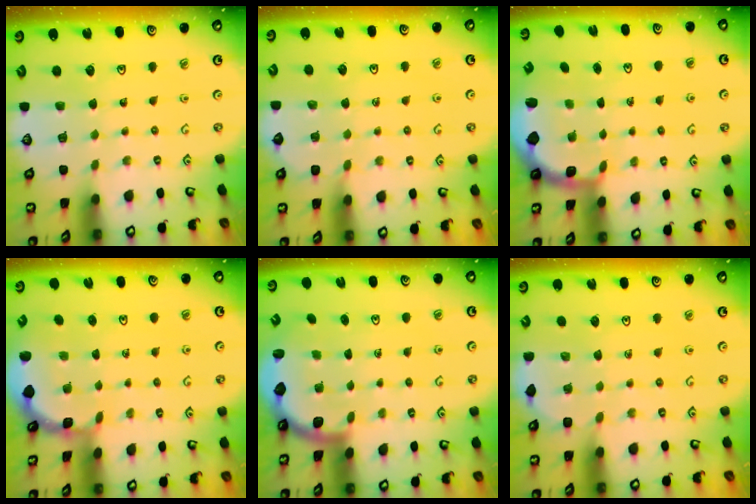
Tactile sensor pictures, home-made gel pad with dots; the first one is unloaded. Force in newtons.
{"total": 2.3, "press": 2.2, "slide": 0.4}
{"total": 1.6, "press": 1.2, "slide": 1.1}
{"total": 1.2, "press": 1.2, "slide": 0.3}
{"total": 2.5, "press": 2.2, "slide": 1.2}
{"total": 3.2, "press": 2.8, "slide": 1.4}